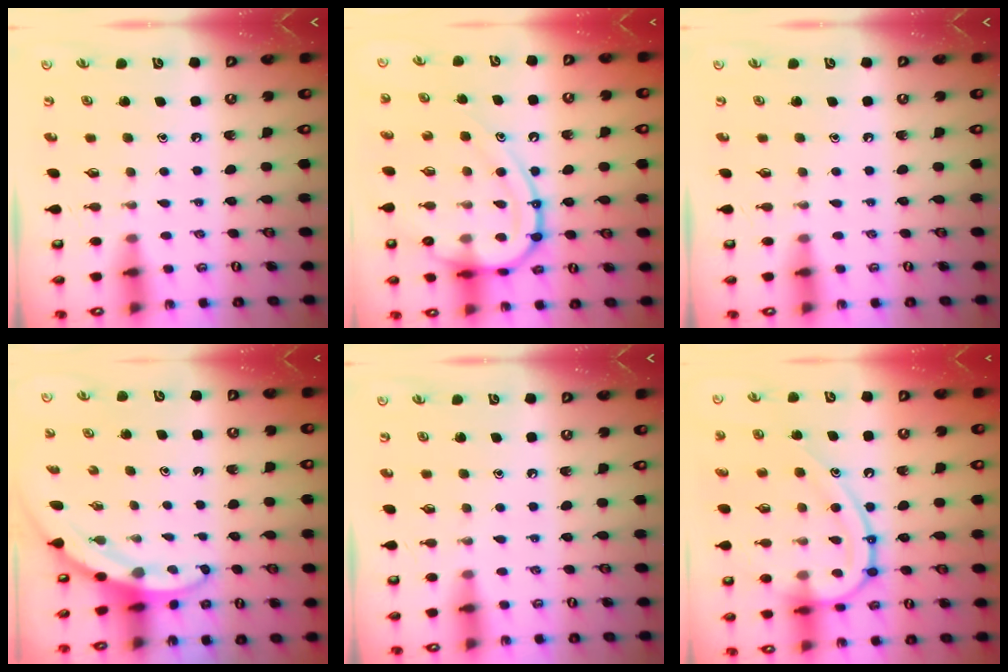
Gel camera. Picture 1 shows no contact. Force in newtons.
{"total": 15.9, "press": 15.9, "slide": 1.1}
{"total": 0.0}
{"total": 3.4, "press": 3.4, "slide": 0.1}
{"total": 0.0}
{"total": 16.4, "press": 16.3, "slide": 1.4}